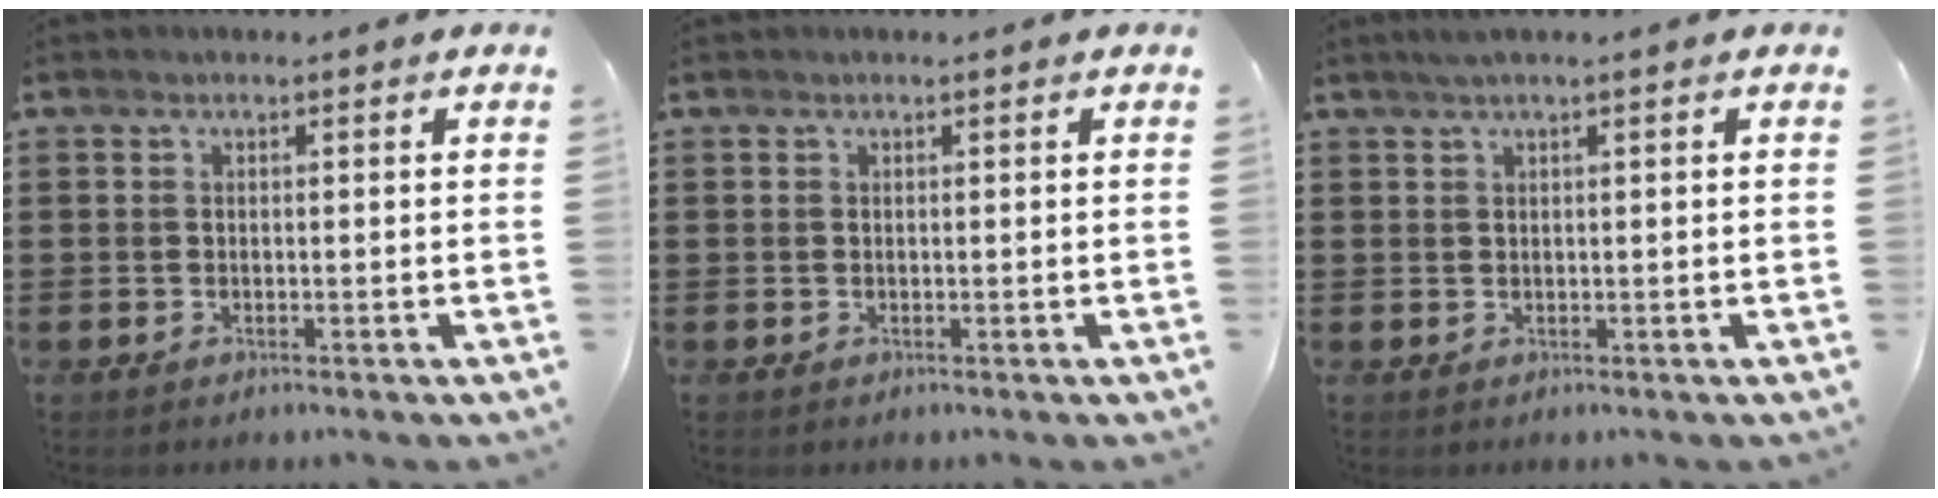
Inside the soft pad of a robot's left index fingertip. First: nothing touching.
{"total": 0.0}
{"total": 1.2, "force": [0.6, -0.1, 1.1], "torque": [-0.019, 0.000, 0.011]}